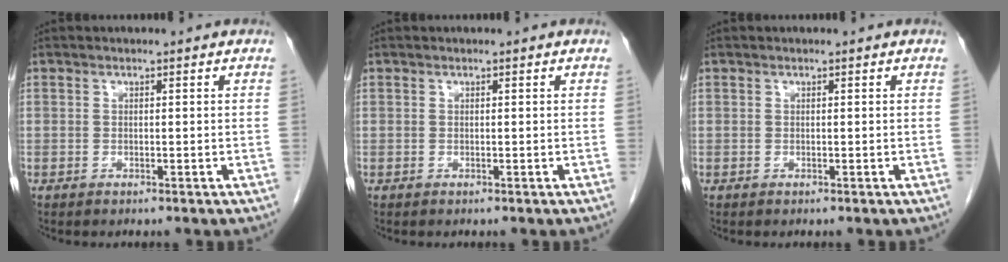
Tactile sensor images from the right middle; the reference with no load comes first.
{"total": 0.0}
{"total": 0.0}